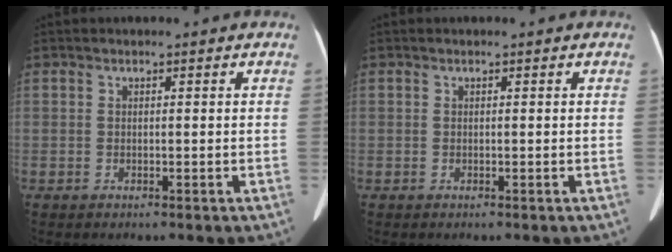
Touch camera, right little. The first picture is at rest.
{"total": 0.0}